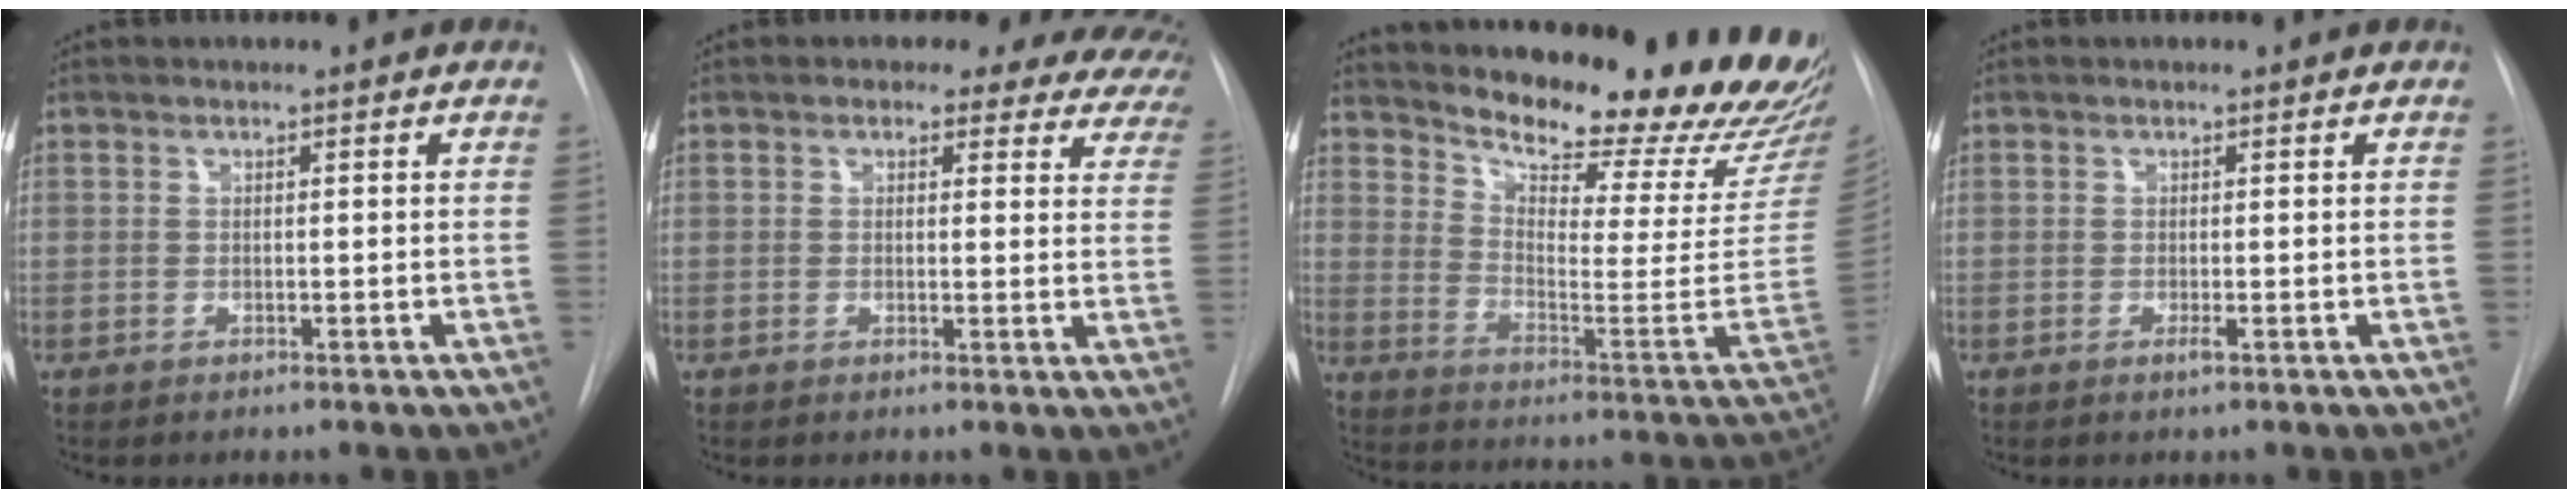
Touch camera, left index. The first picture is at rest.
{"total": 13.7, "force": [12.0, 5.8, 3.3], "torque": [-0.008, -0.018, 0.099]}
{"total": 27.6, "force": [24.7, 4.0, 11.6], "torque": [-0.177, -0.114, 0.311]}
{"total": 0.6, "force": [-0.2, -0.1, 0.6], "torque": [-0.014, -0.001, -0.004]}